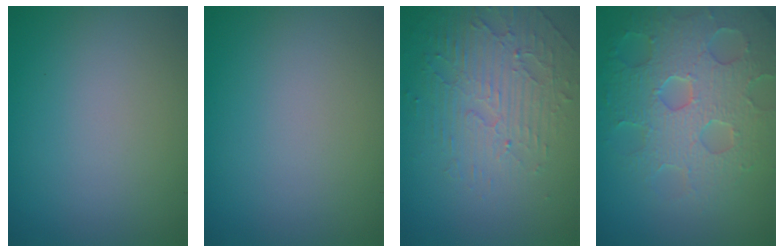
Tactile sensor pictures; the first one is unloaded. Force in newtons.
{"total": 0.0}
{"total": 5.1, "press": 3.5, "slide": 3.7}
{"total": 7.3, "press": 5.7, "slide": 4.5}